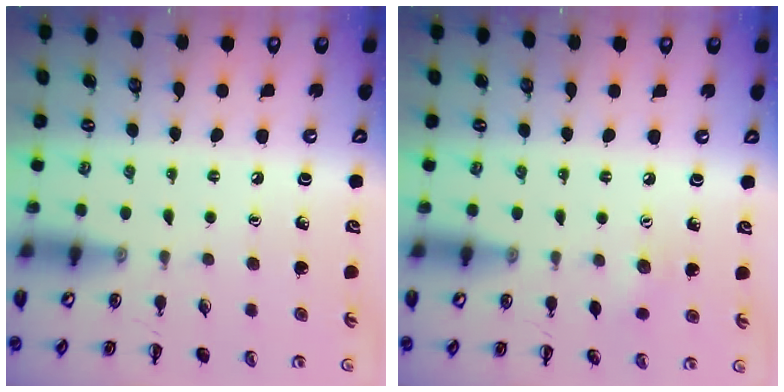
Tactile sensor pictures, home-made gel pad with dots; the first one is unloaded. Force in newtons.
{"total": 3.0, "press": 2.9, "slide": 0.6}